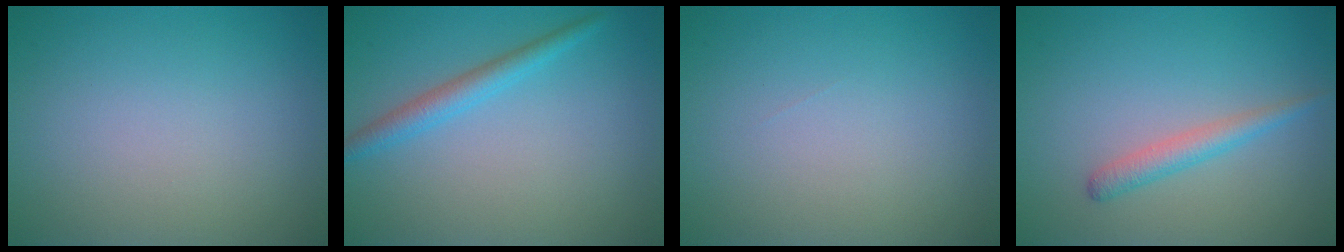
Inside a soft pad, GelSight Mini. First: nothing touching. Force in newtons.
{"total": 2.3, "press": 2.3, "slide": 0.1}
{"total": 0.0}
{"total": 2.0, "press": 2.0, "slide": 0.1}